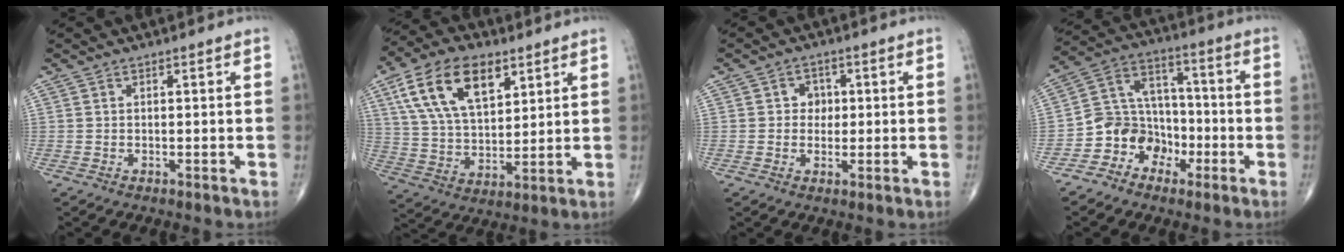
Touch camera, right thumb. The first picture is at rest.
{"total": 17.2, "force": [8.0, 9.2, 12.1], "torque": [-0.201, -0.019, 0.151]}
{"total": 3.6, "force": [0.4, 3.2, 1.7], "torque": [0.001, 0.006, 0.001]}
{"total": 10.5, "force": [-4.9, 8.9, 2.7], "torque": [0.000, 0.079, -0.093]}